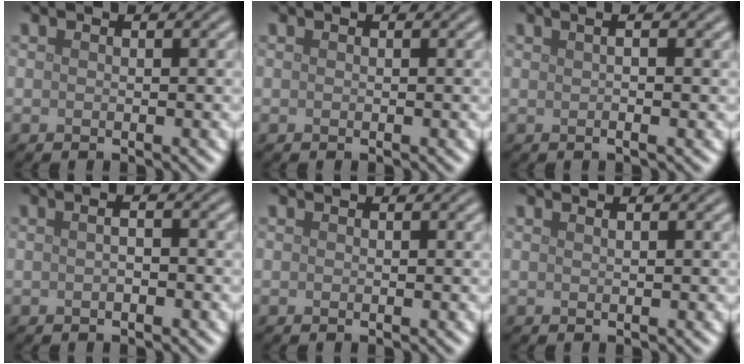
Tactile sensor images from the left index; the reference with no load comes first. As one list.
[{"total": 0.0}, {"total": 2.9, "force": [0.9, 1.1, 2.5], "torque": [-0.017, 0.008, -0.006]}, {"total": 2.1, "force": [0.4, 1.0, 1.9], "torque": [-0.017, 0.005, -0.014]}, {"total": 0.0}, {"total": 1.1, "force": [0.6, 0.5, 0.8], "torque": [-0.002, -0.001, -0.001]}]